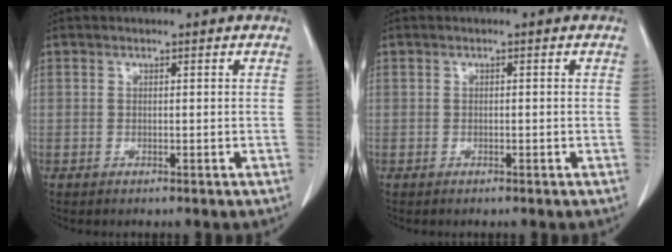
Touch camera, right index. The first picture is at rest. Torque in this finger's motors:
{"motor_torque": [0.00, 0.00, 0.01, 0.00]}